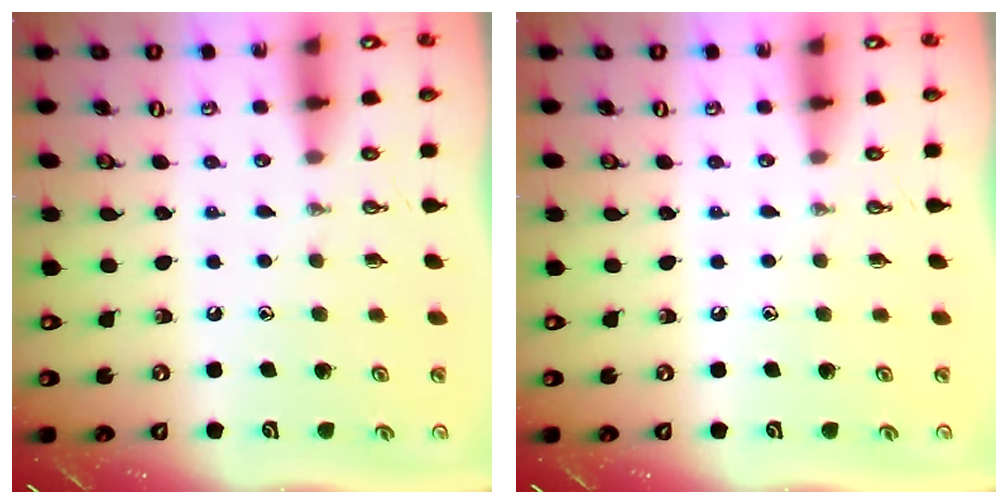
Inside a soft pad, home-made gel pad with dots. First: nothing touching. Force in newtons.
{"total": 0.0}